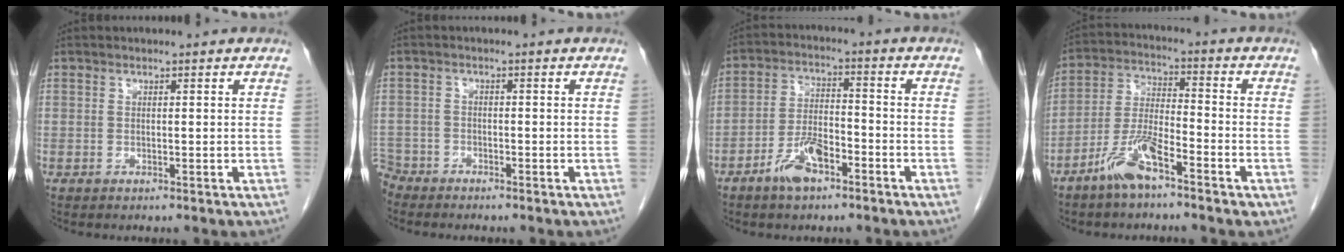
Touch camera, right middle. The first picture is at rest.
{"total": 4.1, "force": [-3.9, 1.4, -0.1], "torque": [0.003, -0.006, -0.077]}
{"total": 6.6, "force": [-4.1, 2.4, 4.6], "torque": [-0.098, 0.008, -0.077]}
{"total": 8.1, "force": [-5.4, 1.8, 5.8], "torque": [-0.130, -0.003, -0.107]}